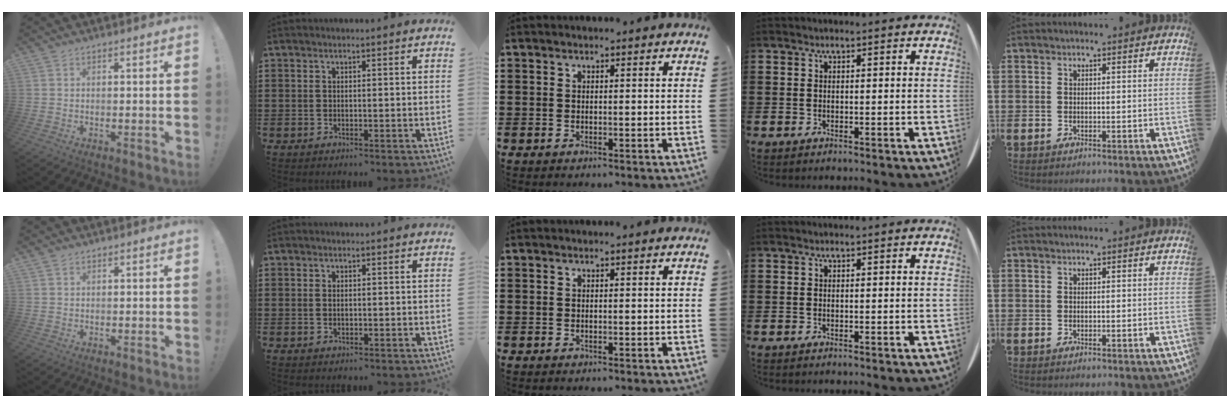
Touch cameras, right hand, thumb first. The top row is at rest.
{"thumb": {"total": 1.3, "force": [1.0, 0.8, 0.2], "torque": [0.002, -0.002, 0.019]}, "index": {"total": 1.0, "force": [0.0, 0.4, 0.9], "torque": [-0.020, 0.001, 0.000]}}